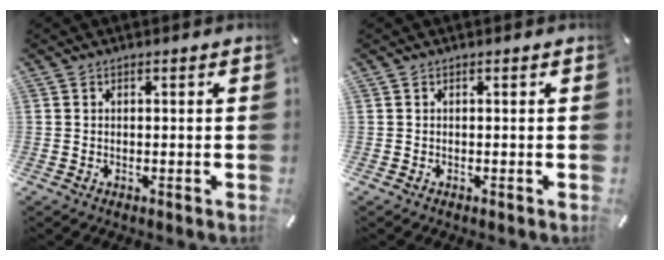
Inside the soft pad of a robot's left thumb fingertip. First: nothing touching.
{"total": 0.0}